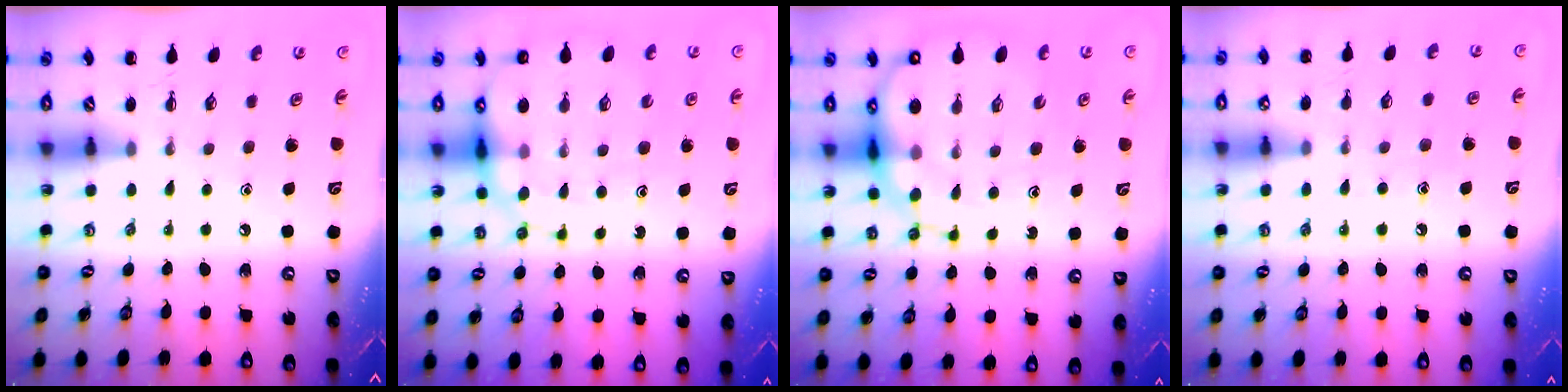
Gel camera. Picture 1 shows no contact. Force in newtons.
{"total": 16.8, "press": 16.4, "slide": 3.7}
{"total": 17.9, "press": 17.4, "slide": 4.4}
{"total": 8.4, "press": 8.2, "slide": 1.5}